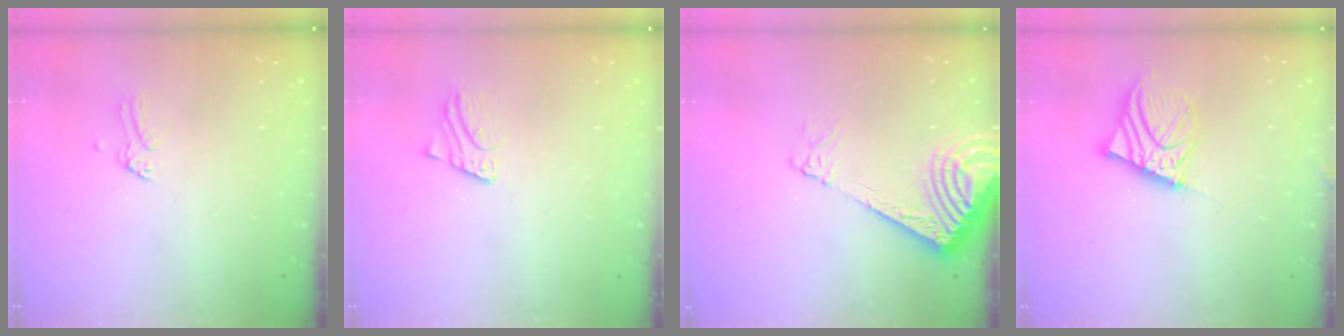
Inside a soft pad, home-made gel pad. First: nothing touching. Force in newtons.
{"total": 3.9, "press": 3.9, "slide": 0.3}
{"total": 14.2, "press": 14.1, "slide": 2.0}
{"total": 9.6, "press": 9.4, "slide": 1.6}